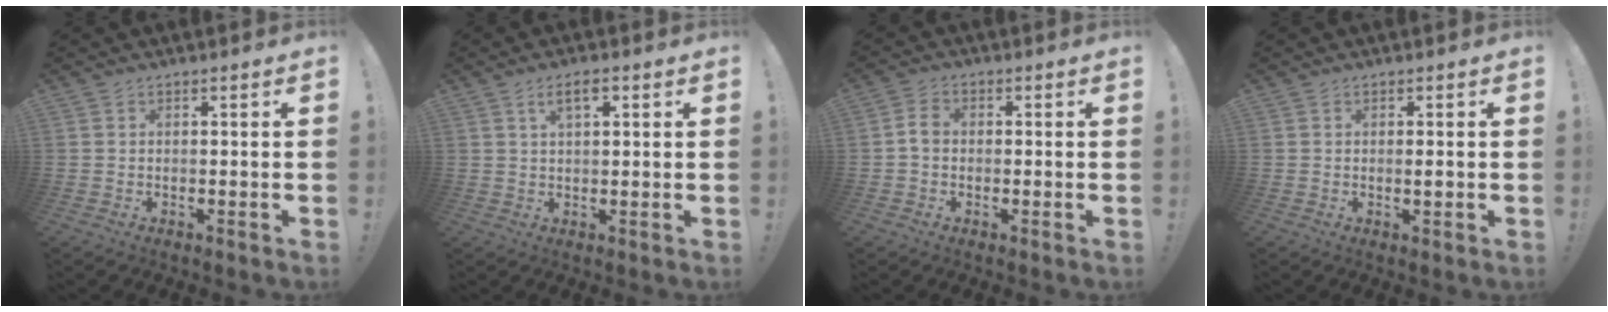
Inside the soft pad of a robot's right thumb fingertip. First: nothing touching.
{"total": 4.6, "force": [2.0, 1.9, 3.7], "torque": [-0.053, -0.001, 0.030]}
{"total": 3.7, "force": [-0.3, 2.7, 2.6], "torque": [-0.037, 0.008, -0.004]}
{"total": 1.2, "force": [-0.2, 0.0, 1.1], "torque": [-0.019, -0.002, -0.005]}